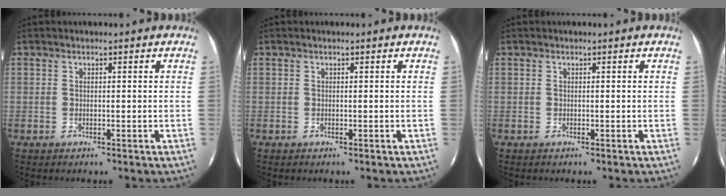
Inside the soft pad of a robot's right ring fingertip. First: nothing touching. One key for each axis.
{"total": 0.0}
{"total": 0.0}